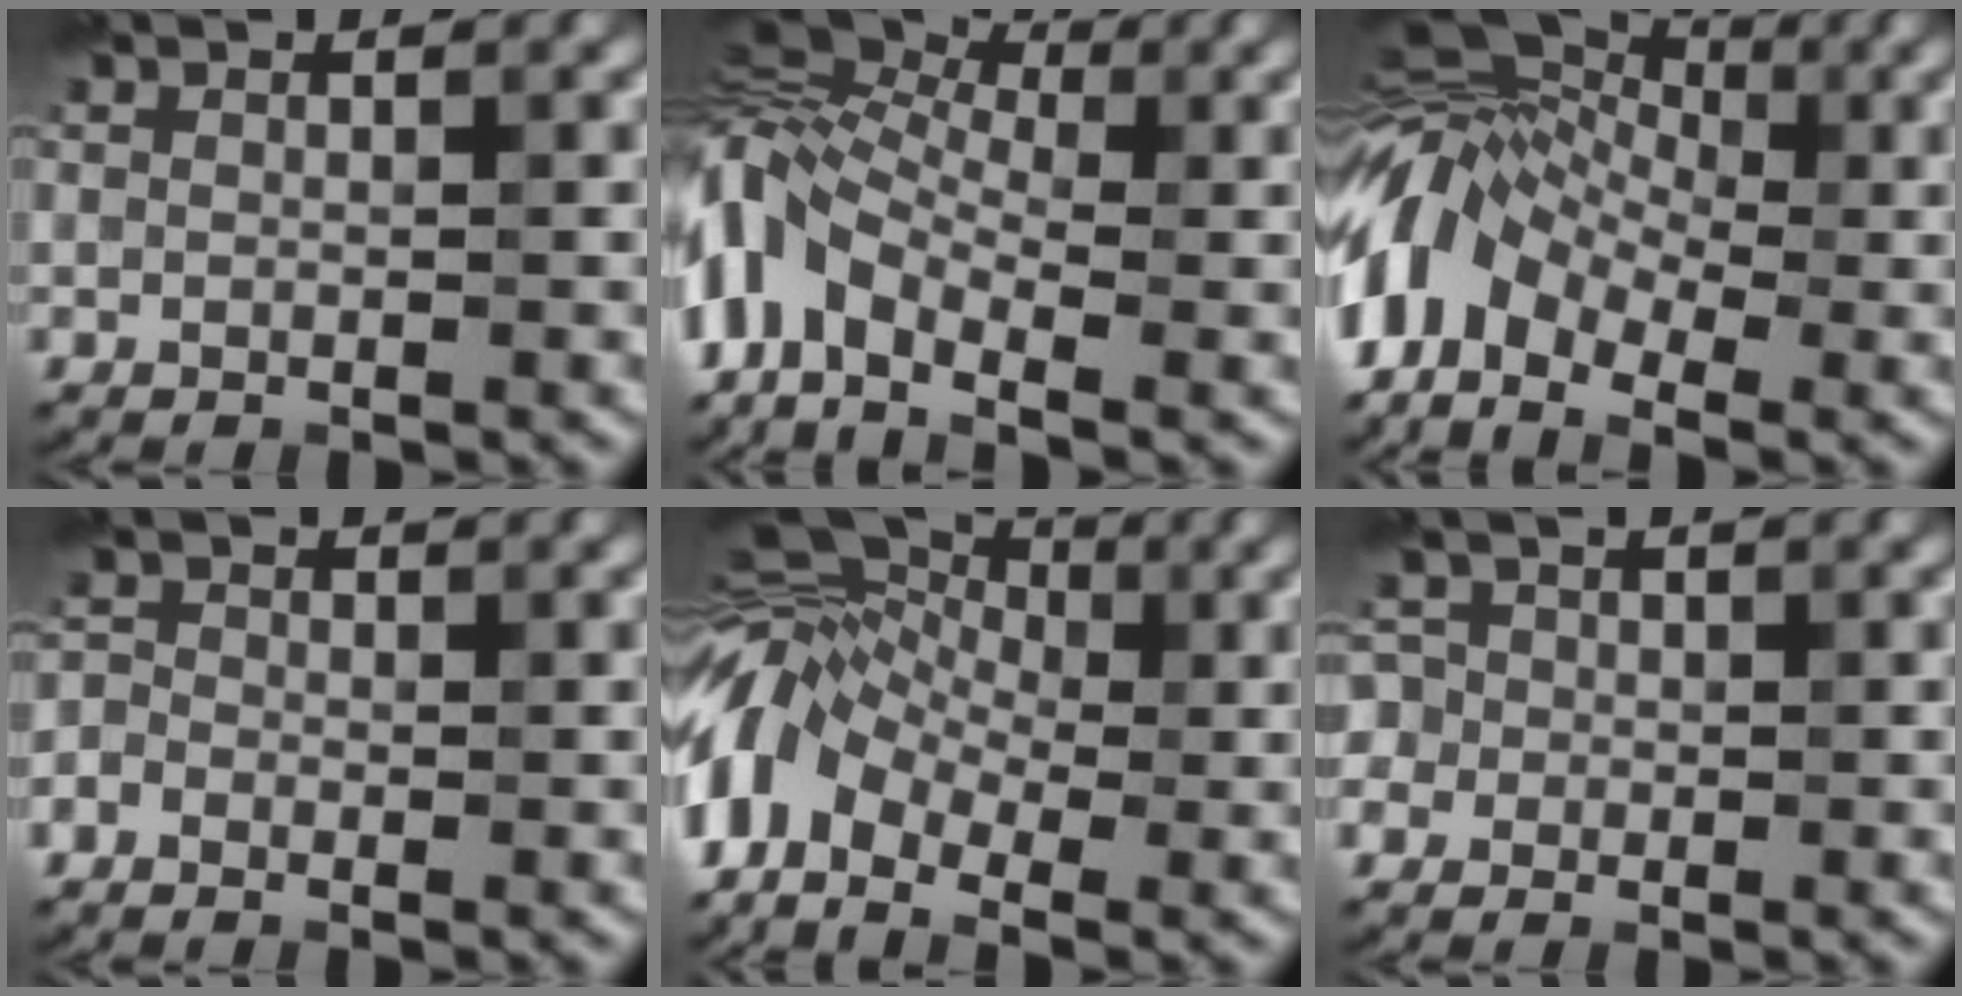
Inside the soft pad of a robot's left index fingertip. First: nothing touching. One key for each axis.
{"total": 8.0, "fx": -2.4, "fy": 4.9, "fz": 5.8, "tx": -0.135, "ty": 0.000, "tz": -0.067}
{"total": 7.3, "fx": -3.0, "fy": 5.1, "fz": 4.3, "tx": -0.085, "ty": 0.006, "tz": -0.076}
{"total": 1.7, "fx": -1.4, "fy": 1.0, "fz": -0.1, "tx": 0.009, "ty": 0.010, "tz": -0.028}
{"total": 7.3, "fx": -3.2, "fy": 4.9, "fz": 4.4, "tx": -0.087, "ty": -0.002, "tz": -0.080}
{"total": 3.7, "fx": -1.3, "fy": 3.4, "fz": 0.3, "tx": 0.014, "ty": 0.015, "tz": -0.055}